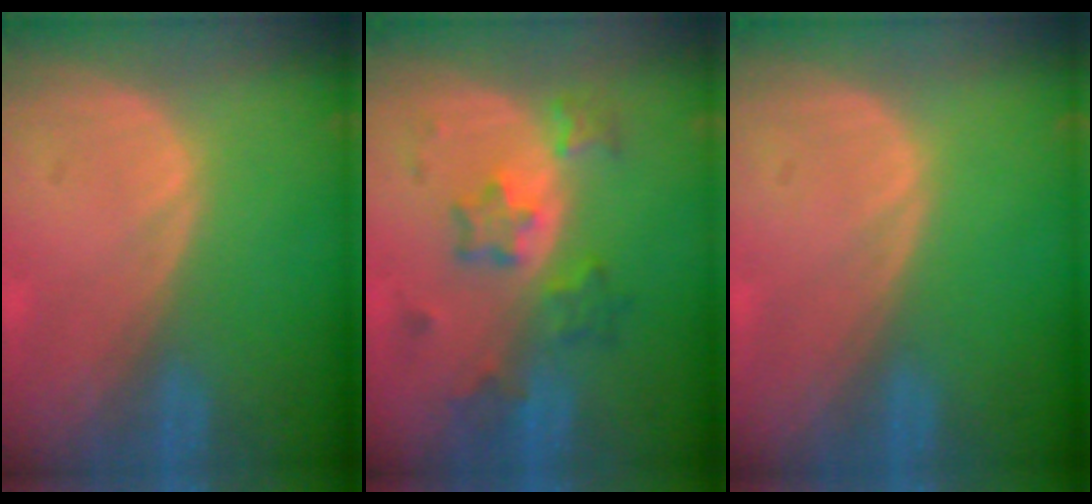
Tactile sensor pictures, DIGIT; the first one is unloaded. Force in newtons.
{"total": 5.9, "press": 5.9, "slide": 0.8}
{"total": 0.0}